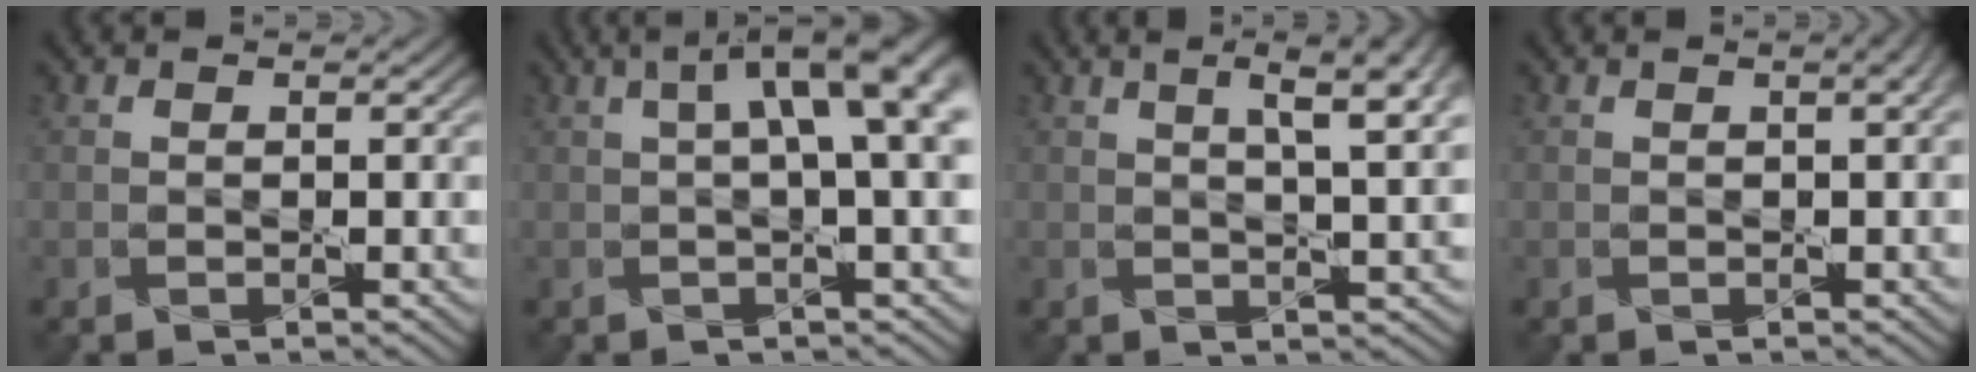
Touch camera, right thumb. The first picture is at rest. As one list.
[{"total": 9.8, "force": [2.1, 2.8, 9.1], "torque": [-0.109, 0.026, 0.022]}, {"total": 7.4, "force": [3.0, 1.7, 6.5], "torque": [-0.083, 0.018, 0.041]}, {"total": 1.8, "force": [0.6, 0.4, 1.7], "torque": [-0.022, 0.007, 0.005]}]